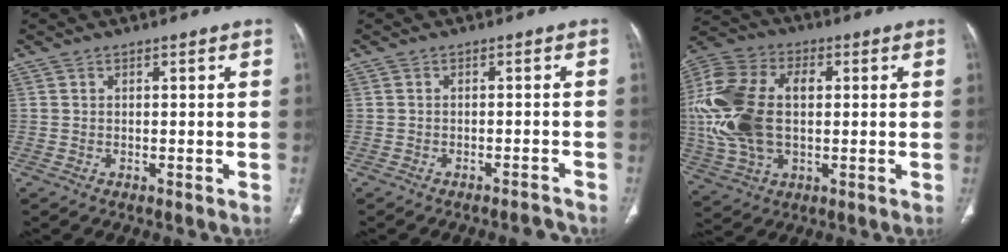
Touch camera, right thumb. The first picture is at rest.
{"total": 2.7, "force": [-2.7, 0.3, 0.6], "torque": [-0.010, 0.019, -0.032]}
{"total": 20.9, "force": [1.2, 12.6, 16.7], "torque": [-0.380, 0.010, 0.027]}